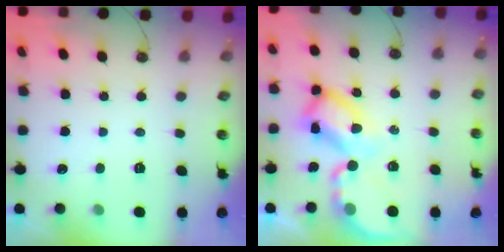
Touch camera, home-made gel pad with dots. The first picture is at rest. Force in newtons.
{"total": 17.2, "press": 17.1, "slide": 1.8}